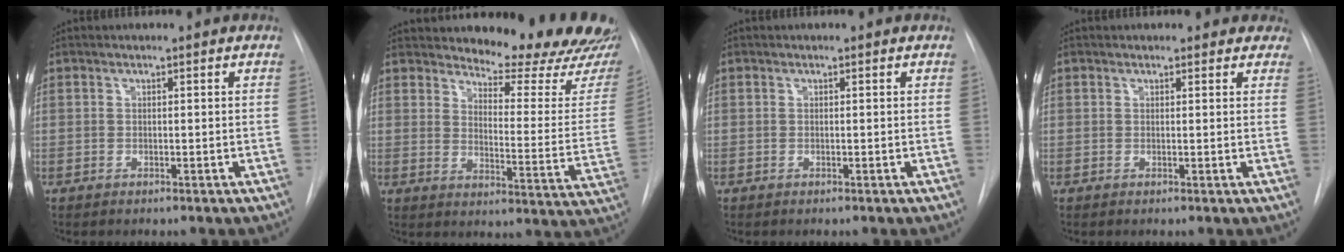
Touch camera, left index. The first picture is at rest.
{"total": 18.8, "force": [17.5, 2.1, 6.5], "torque": [-0.078, -0.106, 0.207]}
{"total": 0.0}
{"total": 3.7, "force": [3.2, 1.7, 0.3], "torque": [0.019, -0.010, 0.016]}